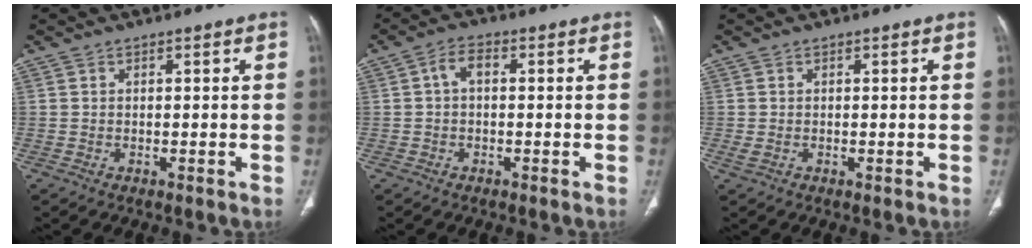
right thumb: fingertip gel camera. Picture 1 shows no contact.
{"total": 5.3, "force": [0.0, 3.4, 4.1], "torque": [-0.062, 0.020, -0.013]}
{"total": 1.0, "force": [-0.2, 0.6, 0.8], "torque": [-0.022, -0.001, 0.001]}